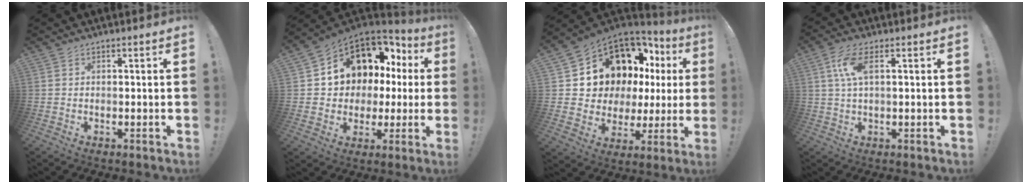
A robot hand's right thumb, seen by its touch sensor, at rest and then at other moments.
{"total": 11.5, "force": [5.1, 9.1, 4.9], "torque": [-0.078, -0.043, 0.109]}
{"total": 12.8, "force": [7.8, 8.0, 6.2], "torque": [-0.106, -0.069, 0.159]}
{"total": 6.7, "force": [1.9, 2.4, 6.0], "torque": [-0.114, -0.003, 0.033]}